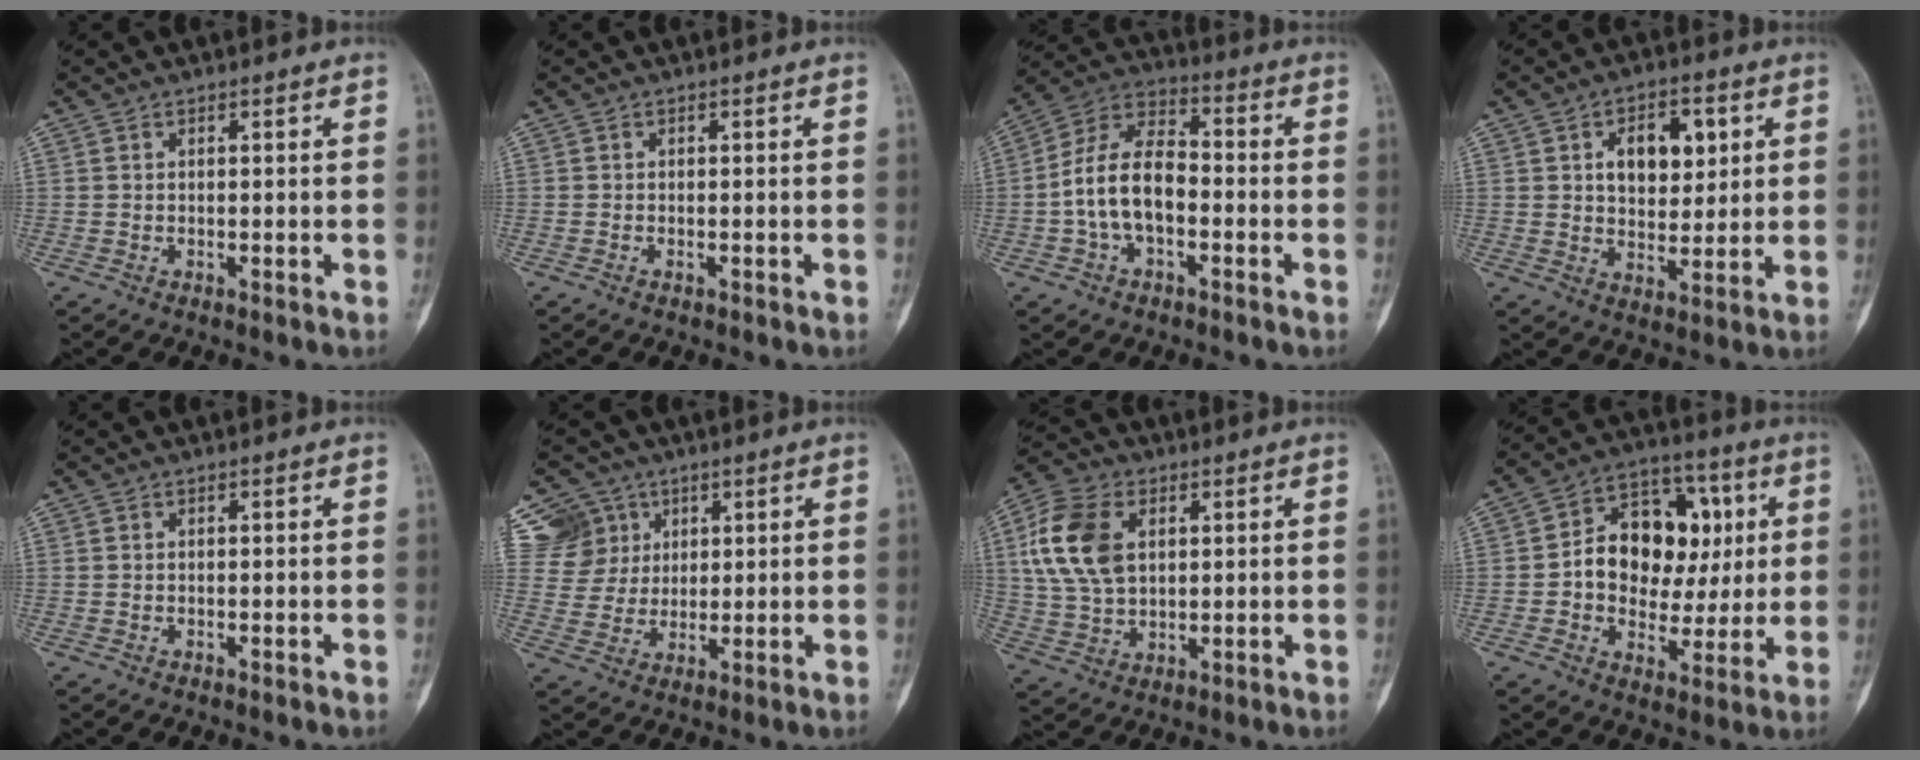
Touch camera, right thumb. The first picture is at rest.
{"total": 0.0}
{"total": 12.4, "force": [-2.2, 7.3, 9.8], "torque": [-0.177, 0.043, -0.051]}
{"total": 10.2, "force": [3.0, 6.4, 7.4], "torque": [-0.073, -0.007, 0.048]}
{"total": 0.0}
{"total": 9.8, "force": [4.8, 8.4, 1.5], "torque": [0.000, -0.010, 0.099]}
{"total": 13.6, "force": [3.4, 9.0, 9.6], "torque": [-0.186, 0.003, 0.067]}
{"total": 16.9, "force": [1.9, 12.5, 11.3], "torque": [-0.121, 0.025, 0.029]}